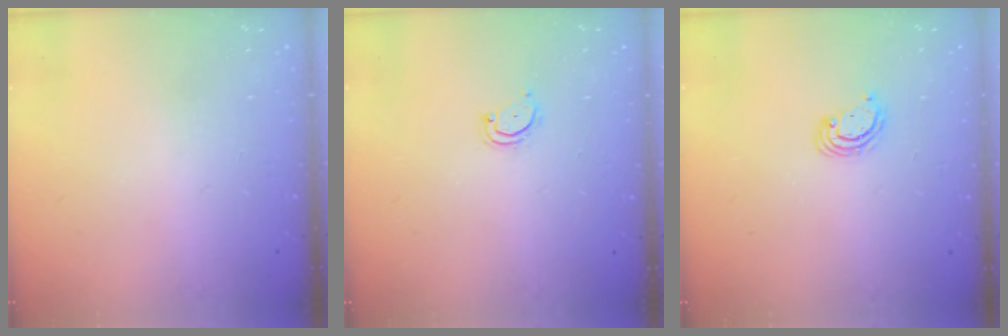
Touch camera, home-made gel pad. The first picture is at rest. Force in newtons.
{"total": 2.8, "press": 2.8, "slide": 0.3}
{"total": 2.5, "press": 2.5, "slide": 0.3}